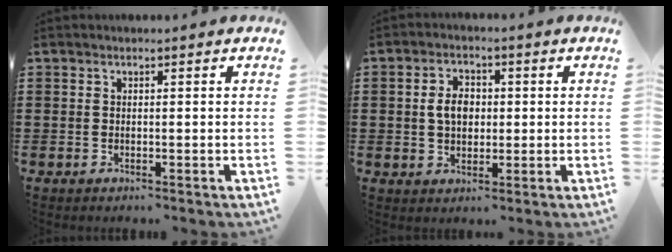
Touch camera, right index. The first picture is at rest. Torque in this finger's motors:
{"motor_torque": [0.53, 0.00, 0.42, 0.11]}